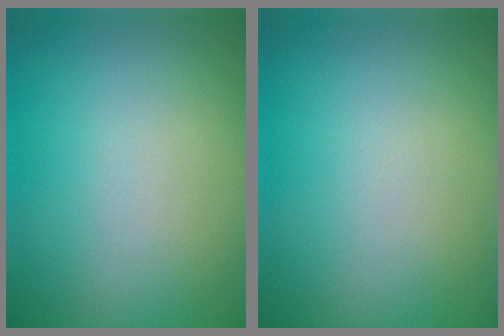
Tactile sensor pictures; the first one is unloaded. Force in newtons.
{"total": 0.0}